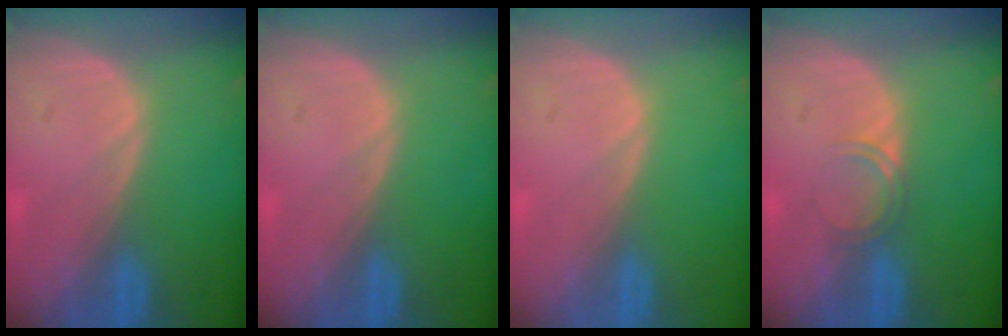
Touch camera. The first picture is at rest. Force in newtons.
{"total": 0.0}
{"total": 0.0}
{"total": 2.0, "press": 2.0, "slide": 0.2}